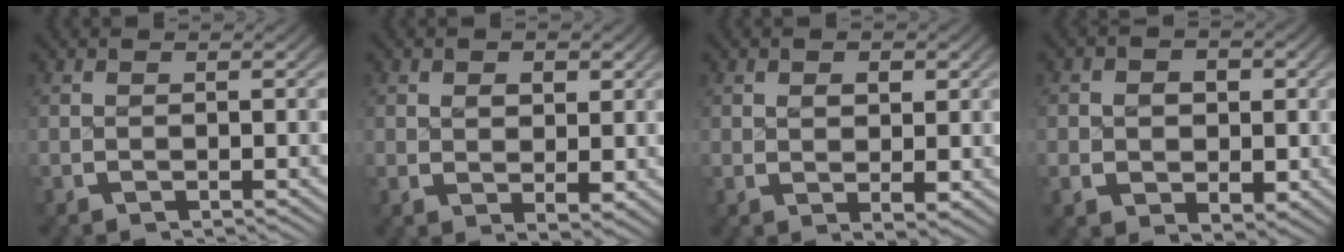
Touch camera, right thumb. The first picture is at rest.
{"total": 2.7, "force": [0.9, 1.8, 1.8], "torque": [-0.025, -0.014, 0.025]}
{"total": 2.4, "force": [0.8, 1.5, 1.7], "torque": [-0.022, -0.010, 0.022]}
{"total": 5.0, "force": [0.0, 4.0, 3.0], "torque": [-0.049, -0.017, 0.008]}